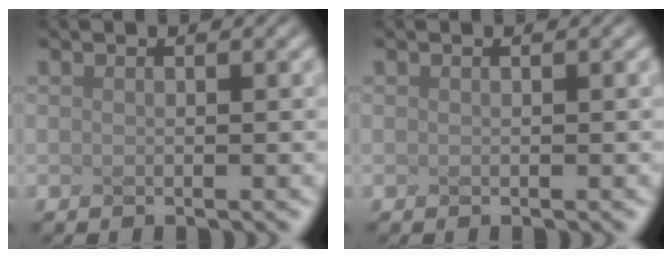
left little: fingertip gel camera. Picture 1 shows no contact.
{"total": 0.0}